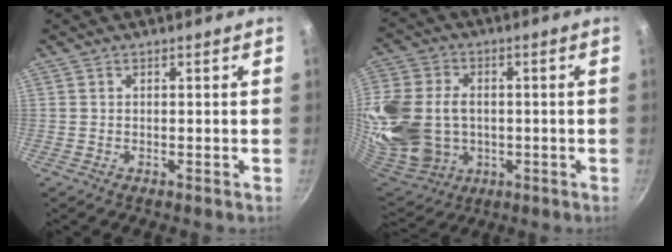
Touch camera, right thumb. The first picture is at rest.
{"total": 23.7, "force": [-0.6, 18.4, 15.0], "torque": [-0.349, 0.013, 0.006]}